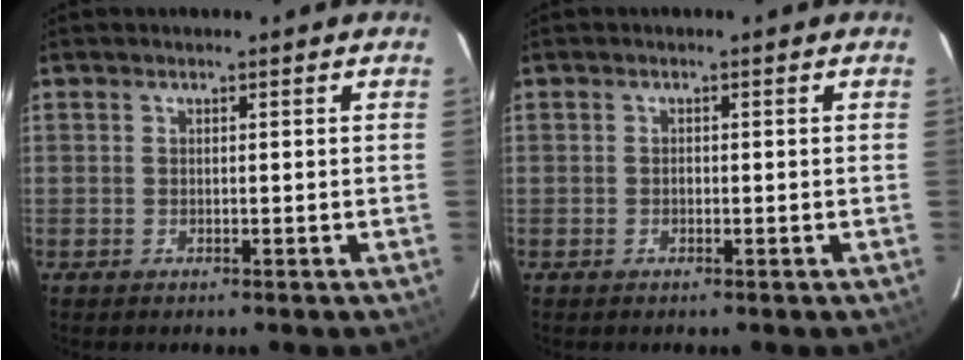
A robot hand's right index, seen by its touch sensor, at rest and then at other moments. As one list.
[{"total": 0.5, "force": [-0.3, 0.4, 0.2], "torque": [-0.002, 0.002, -0.007]}]